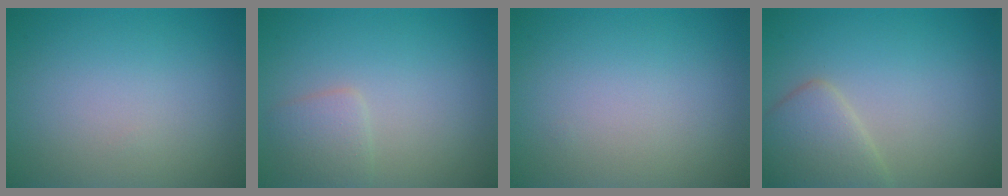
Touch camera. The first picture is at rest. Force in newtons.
{"total": 1.8, "press": 1.8, "slide": 0.0}
{"total": 0.0}
{"total": 3.4, "press": 3.4, "slide": 0.2}